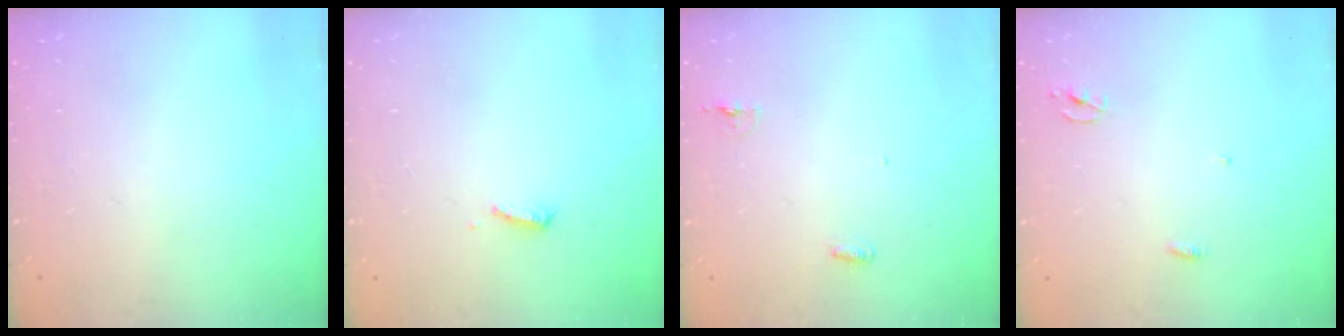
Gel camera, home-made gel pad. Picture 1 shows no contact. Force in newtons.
{"total": 7.1, "press": 7.0, "slide": 0.8}
{"total": 7.4, "press": 4.4, "slide": 6.0}
{"total": 2.3, "press": 2.3, "slide": 0.1}